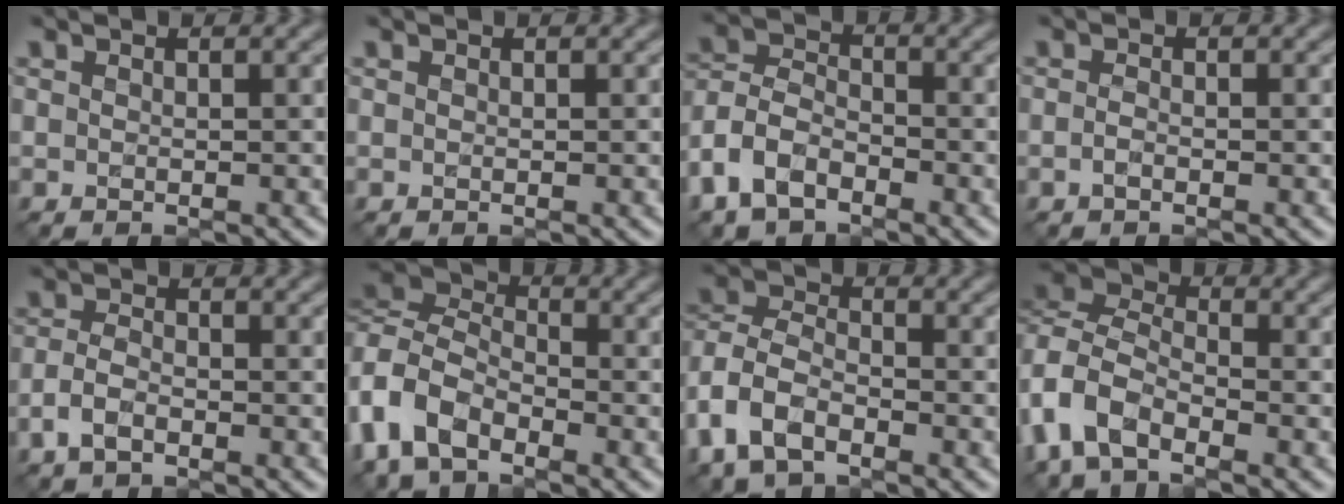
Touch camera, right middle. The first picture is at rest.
{"total": 0.0}
{"total": 5.3, "force": [-3.2, 3.1, 2.9], "torque": [-0.065, 0.005, -0.074]}
{"total": 0.7, "force": [-0.4, 0.2, 0.6], "torque": [-0.014, -0.002, -0.009]}
{"total": 2.5, "force": [-1.4, 1.2, 1.7], "torque": [-0.039, 0.002, -0.034]}
{"total": 7.6, "force": [-4.0, 4.7, 4.4], "torque": [-0.102, -0.003, -0.096]}
{"total": 6.3, "force": [-3.2, 3.7, 4.0], "torque": [-0.091, 0.003, -0.077]}
{"total": 7.1, "force": [-4.0, 4.0, 4.3], "torque": [-0.092, -0.001, -0.093]}